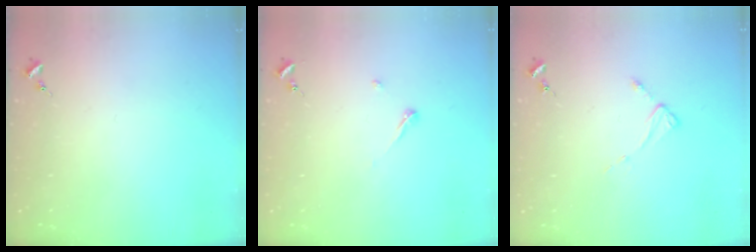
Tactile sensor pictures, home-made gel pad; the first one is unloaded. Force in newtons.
{"total": 3.6, "press": 3.6, "slide": 0.4}
{"total": 2.6, "press": 2.6, "slide": 0.4}